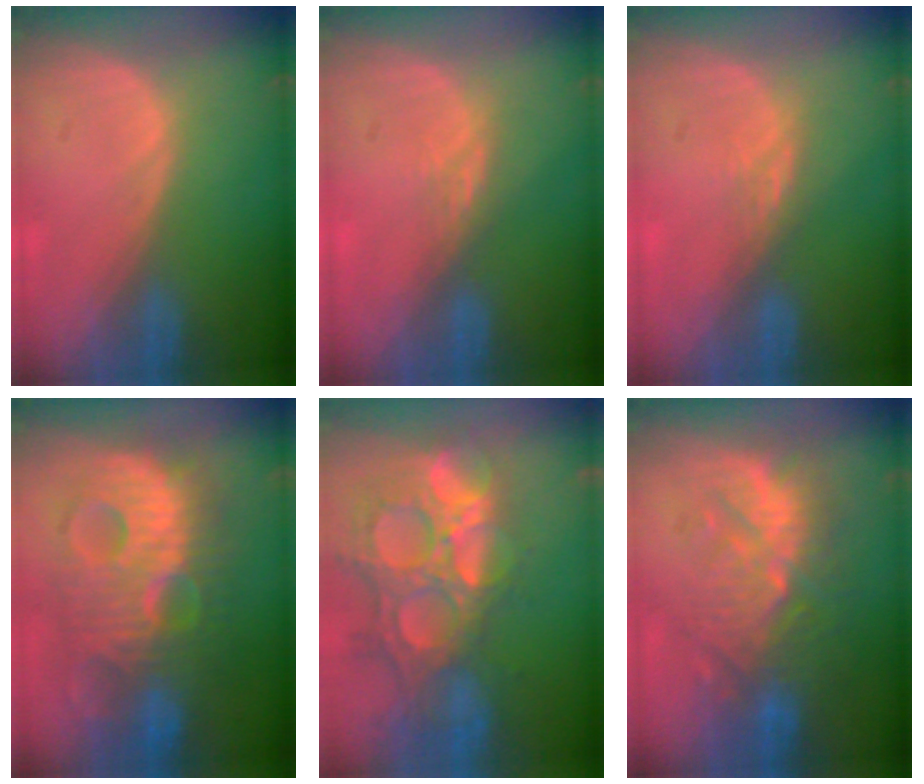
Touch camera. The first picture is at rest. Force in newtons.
{"total": 2.4, "press": 1.9, "slide": 1.4}
{"total": 2.4, "press": 1.9, "slide": 1.4}
{"total": 13.3, "press": 13.2, "slide": 1.3}
{"total": 14.8, "press": 12.1, "slide": 8.4}
{"total": 10.3, "press": 9.8, "slide": 3.2}